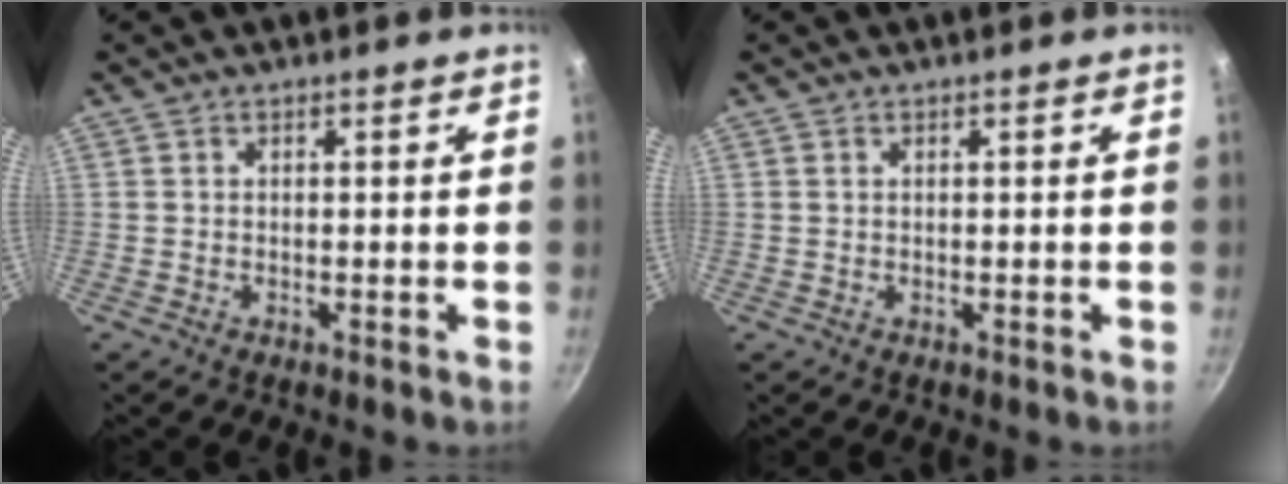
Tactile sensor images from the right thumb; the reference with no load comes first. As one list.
[{"total": 0.0}]